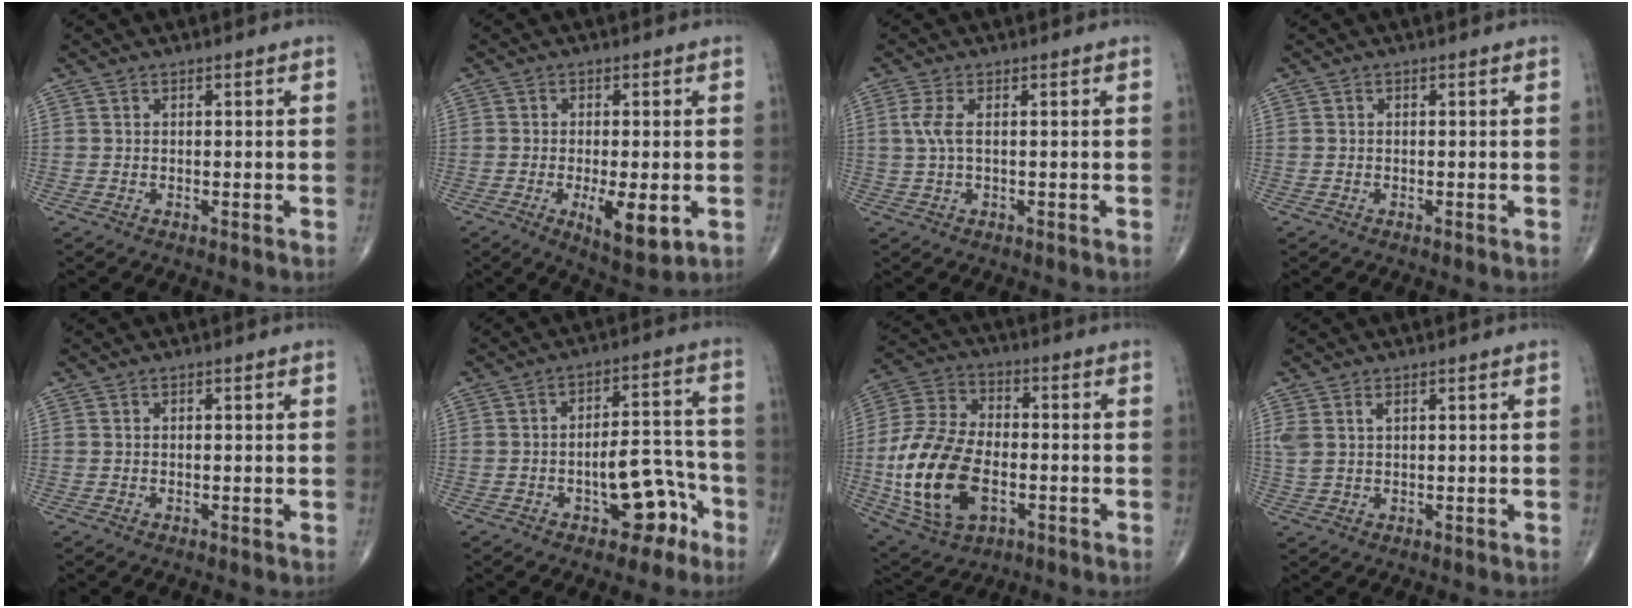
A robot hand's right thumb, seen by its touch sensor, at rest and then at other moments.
{"total": 8.2, "force": [-2.2, 2.8, 7.4], "torque": [-0.113, -0.019, -0.030]}
{"total": 3.1, "force": [0.5, 1.0, 2.9], "torque": [-0.084, 0.006, 0.012]}
{"total": 0.0}
{"total": 0.0}
{"total": 10.3, "force": [-4.9, 5.1, 7.5], "torque": [-0.081, 0.054, -0.063]}
{"total": 19.5, "force": [-4.2, 11.6, 15.1], "torque": [-0.302, 0.010, -0.071]}
{"total": 2.9, "force": [1.3, 1.3, 2.2], "torque": [-0.059, 0.007, 0.035]}